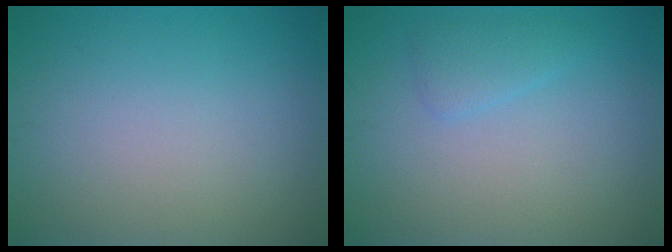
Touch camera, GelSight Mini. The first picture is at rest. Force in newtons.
{"total": 1.4, "press": 1.4, "slide": 0.2}